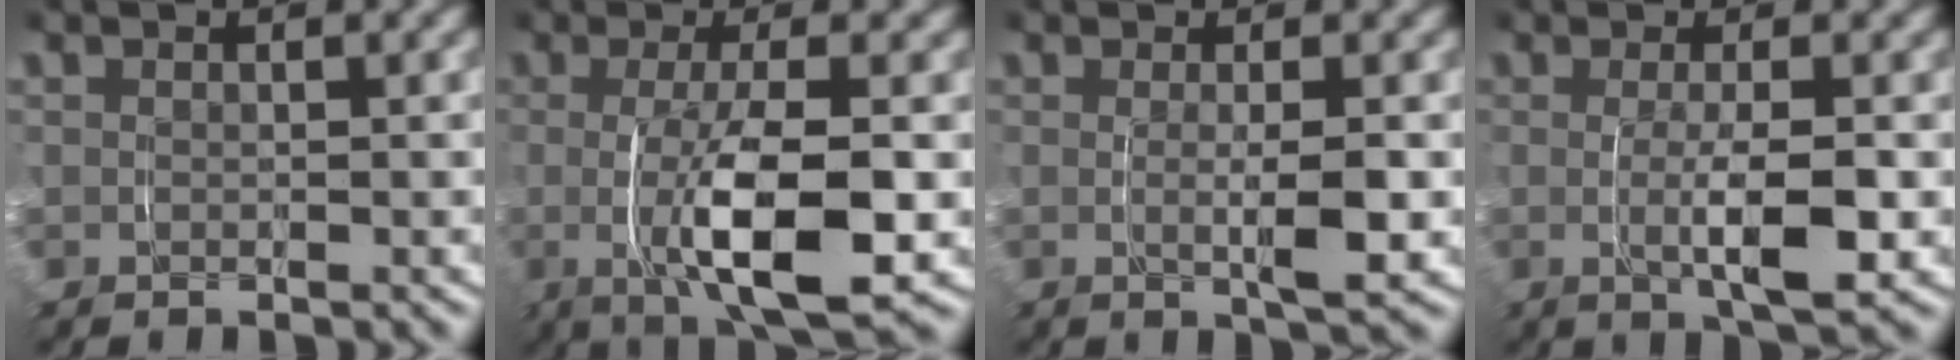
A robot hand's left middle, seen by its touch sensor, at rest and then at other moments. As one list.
[{"total": 7.7, "force": [-1.2, 2.1, 7.3], "torque": [-0.123, -0.010, -0.011]}, {"total": 2.8, "force": [0.0, 0.0, 2.8], "torque": [-0.043, -0.008, 0.002]}, {"total": 4.2, "force": [-0.4, 0.5, 4.2], "torque": [-0.068, -0.009, -0.003]}]